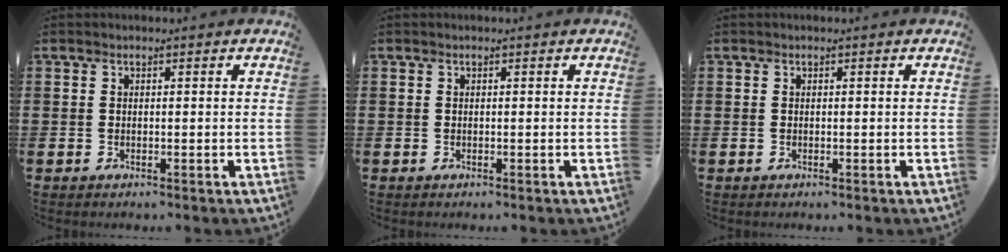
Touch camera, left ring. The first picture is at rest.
{"total": 0.0}
{"total": 0.0}